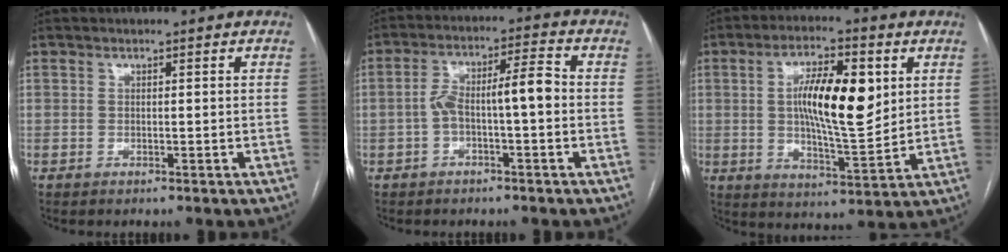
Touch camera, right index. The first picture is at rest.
{"total": 7.4, "force": [-1.2, 1.4, 7.1], "torque": [-0.129, 0.034, -0.020]}
{"total": 13.2, "force": [2.8, 3.4, 12.4], "torque": [-0.218, 0.004, 0.045]}